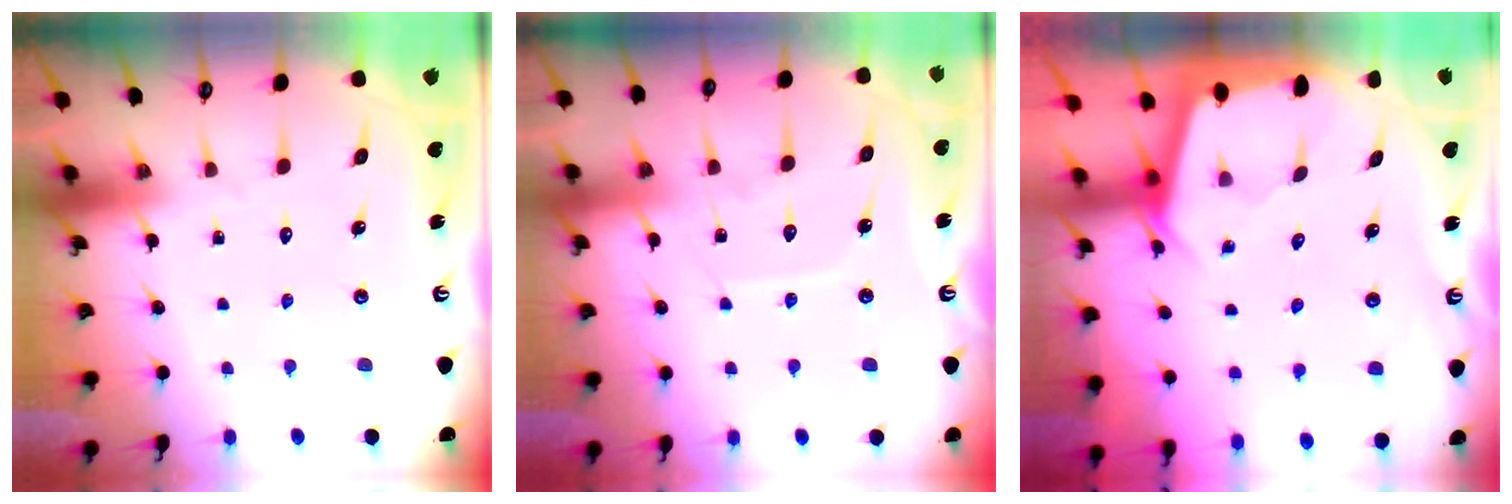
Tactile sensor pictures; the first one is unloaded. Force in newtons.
{"total": 7.4, "press": 7.3, "slide": 0.8}
{"total": 2.1, "press": 2.1, "slide": 0.3}